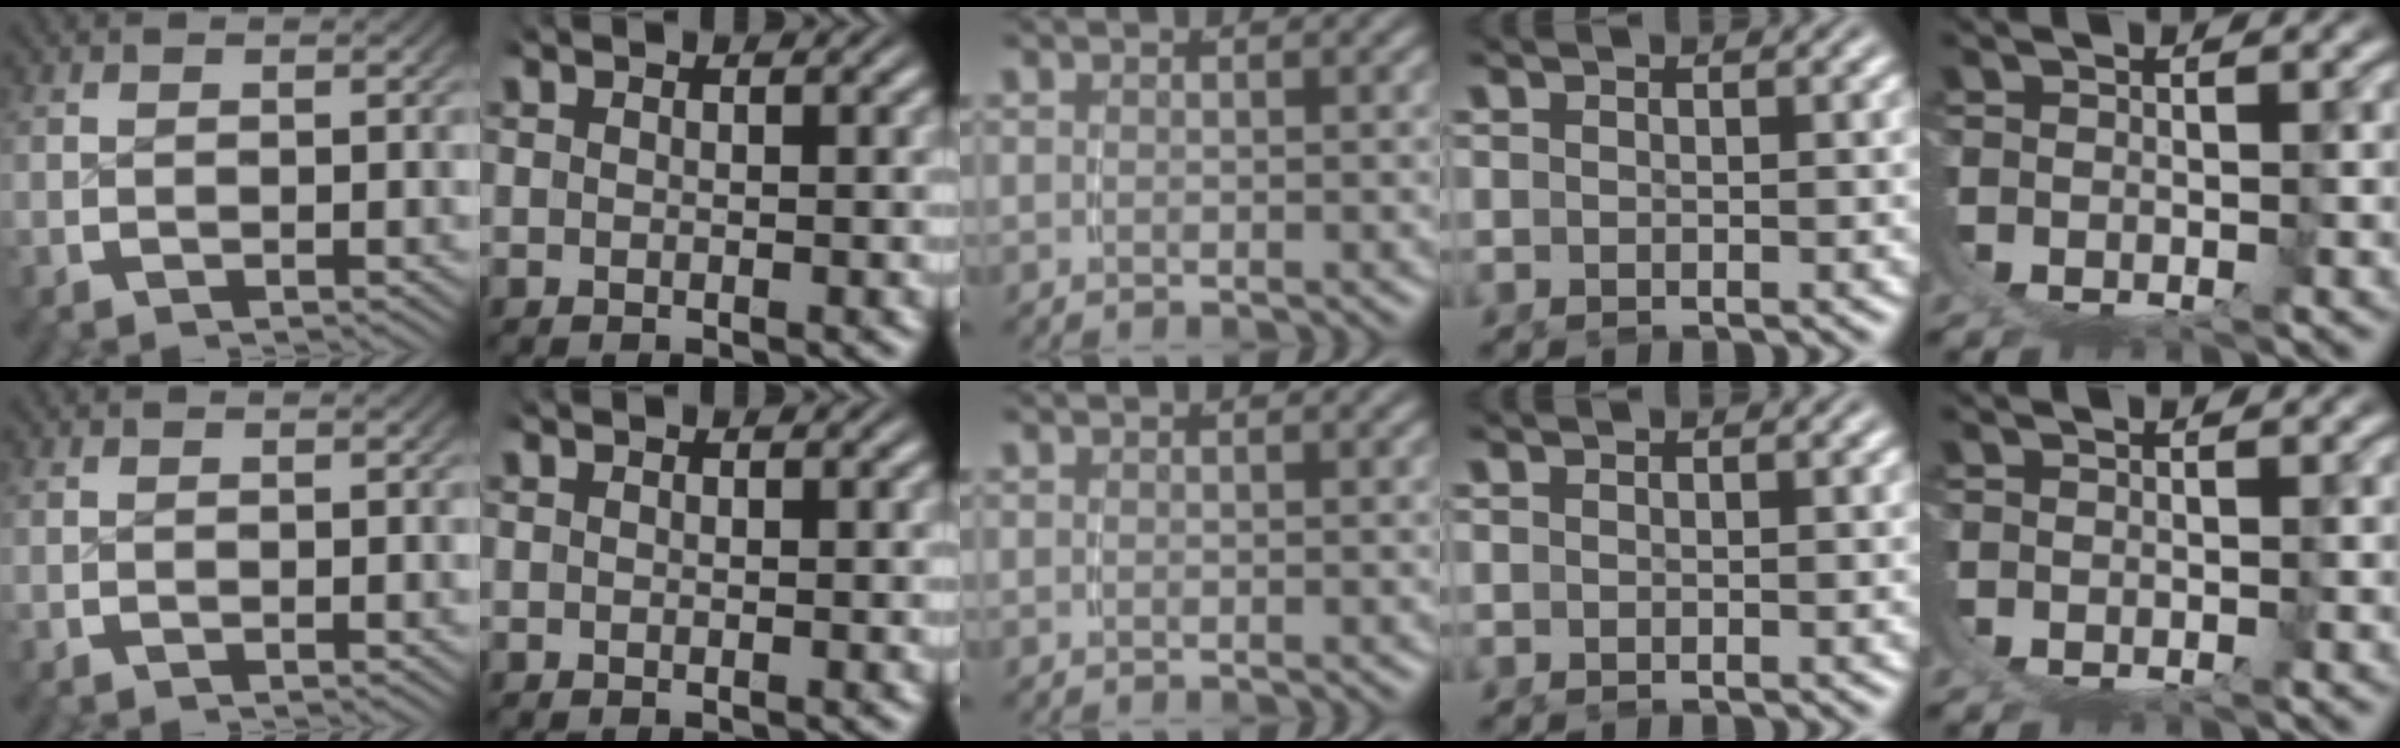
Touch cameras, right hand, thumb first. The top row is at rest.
{}